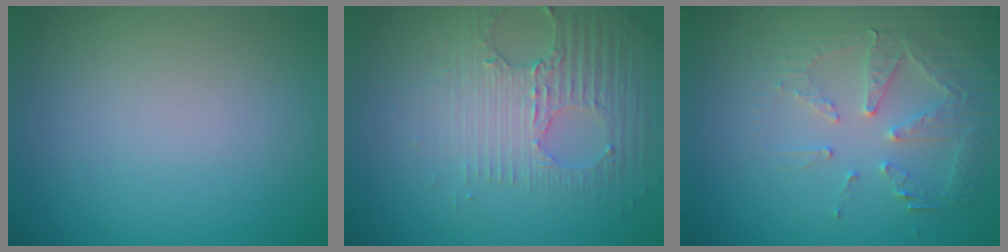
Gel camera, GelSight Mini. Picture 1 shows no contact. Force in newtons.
{"total": 3.5, "press": 3.4, "slide": 0.9}
{"total": 4.1, "press": 3.7, "slide": 1.7}